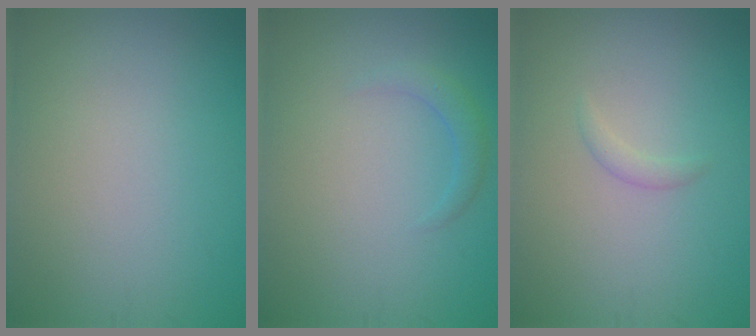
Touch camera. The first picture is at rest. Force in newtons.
{"total": 1.3, "press": 1.3, "slide": 0.1}
{"total": 0.9, "press": 0.9, "slide": 0.0}